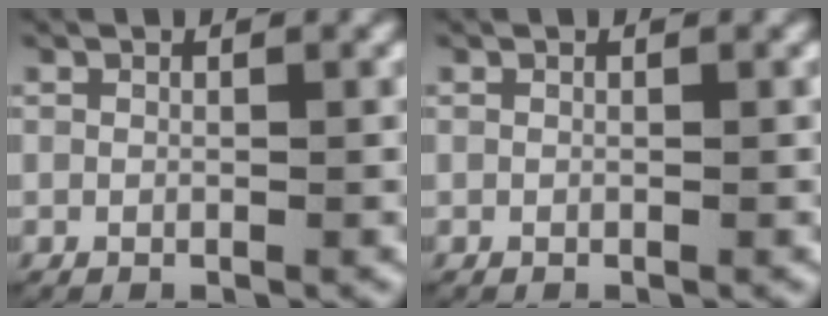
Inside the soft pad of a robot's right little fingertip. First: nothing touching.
{"total": 0.0}